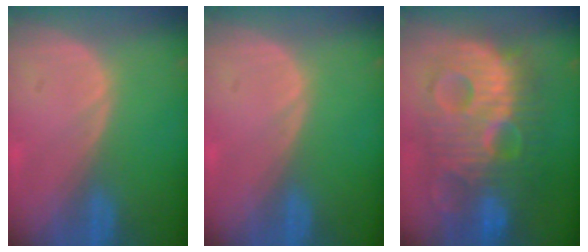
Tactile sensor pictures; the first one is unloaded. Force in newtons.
{"total": 0.0}
{"total": 13.7, "press": 13.7, "slide": 1.1}